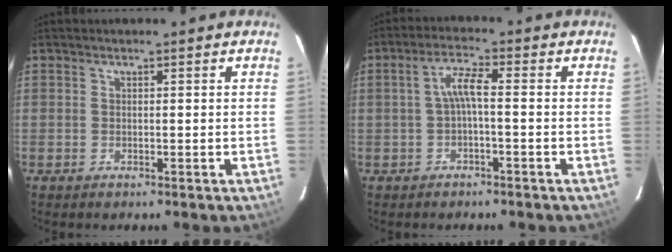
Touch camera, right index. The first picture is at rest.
{"total": 3.7, "force": [-0.8, 0.4, 3.6], "torque": [-0.073, 0.009, -0.015]}